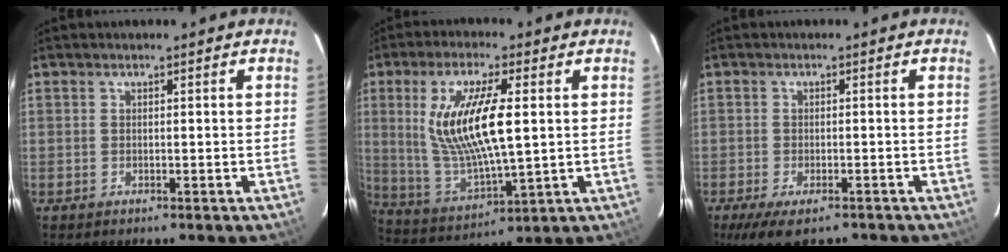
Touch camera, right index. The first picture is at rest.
{"total": 15.7, "force": [2.6, 4.5, 14.8], "torque": [-0.290, -0.007, 0.064]}
{"total": 8.2, "force": [-5.7, 3.2, 5.0], "torque": [-0.109, -0.030, -0.093]}